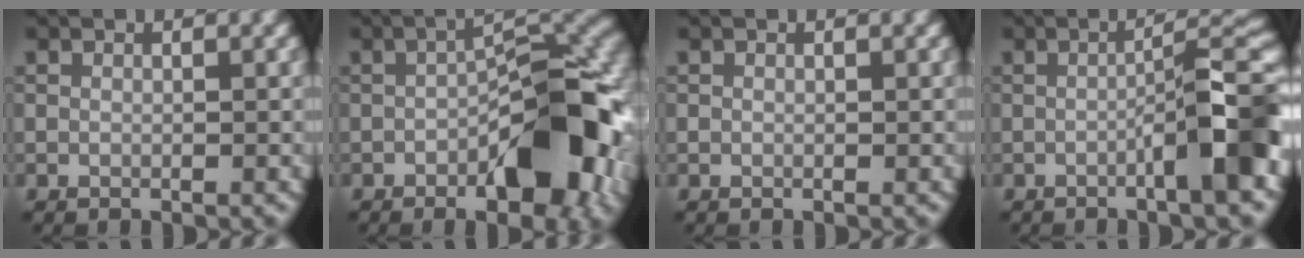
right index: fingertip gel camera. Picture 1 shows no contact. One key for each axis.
{"total": 10.8, "fx": -3.5, "fy": 4.4, "fz": 9.2, "tx": -0.119, "ty": 0.014, "tz": -0.060}
{"total": 0.0}
{"total": 7.2, "fx": -2.0, "fy": 1.0, "fz": 6.9, "tx": -0.090, "ty": 0.021, "tz": -0.037}